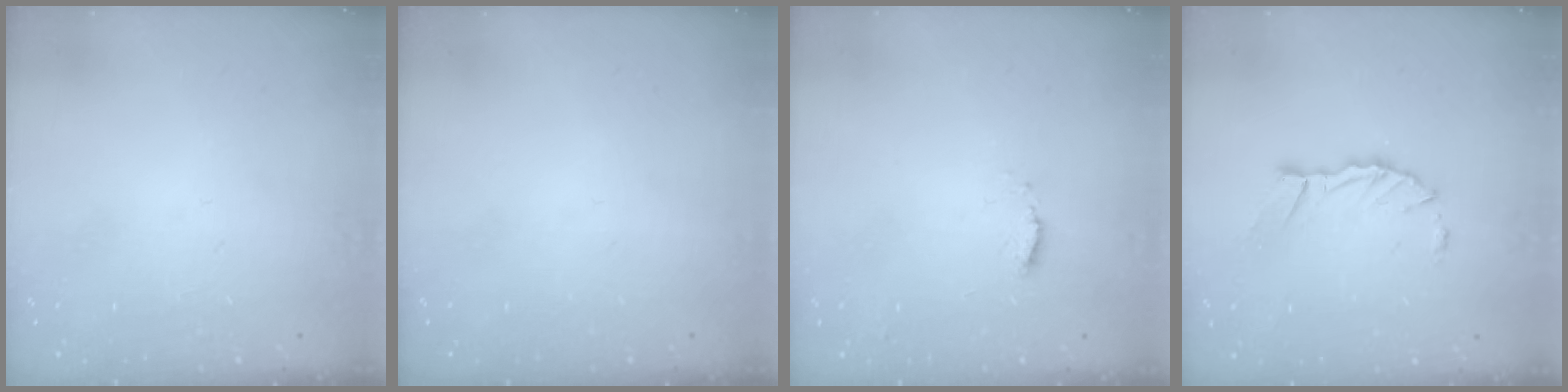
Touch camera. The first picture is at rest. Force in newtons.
{"total": 0.0}
{"total": 4.7, "press": 4.7, "slide": 0.6}
{"total": 9.2, "press": 9.2, "slide": 0.6}